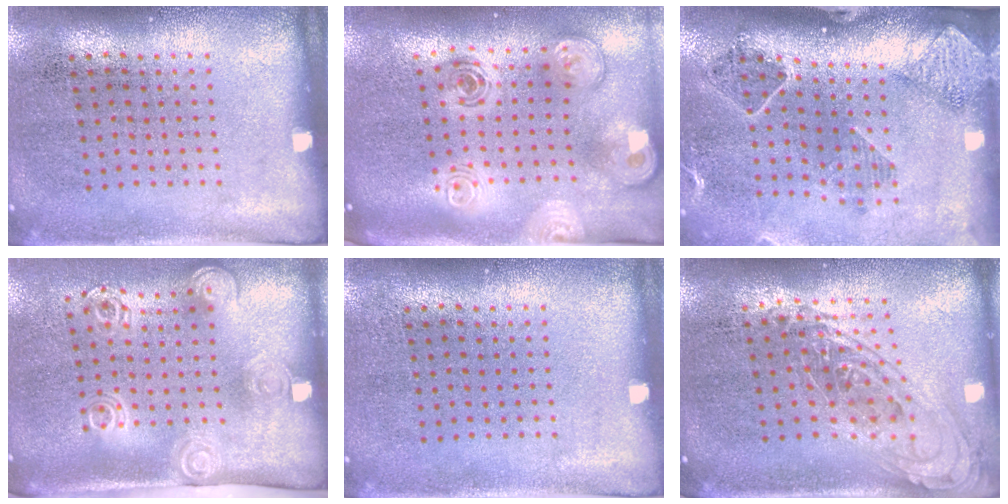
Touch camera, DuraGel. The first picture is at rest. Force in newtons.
{"total": 3.0, "press": 2.1, "slide": 2.2}
{"total": 1.6, "press": 1.6, "slide": 0.2}
{"total": 2.0, "press": 1.4, "slide": 1.5}
{"total": 0.0}
{"total": 1.1, "press": 1.0, "slide": 0.4}